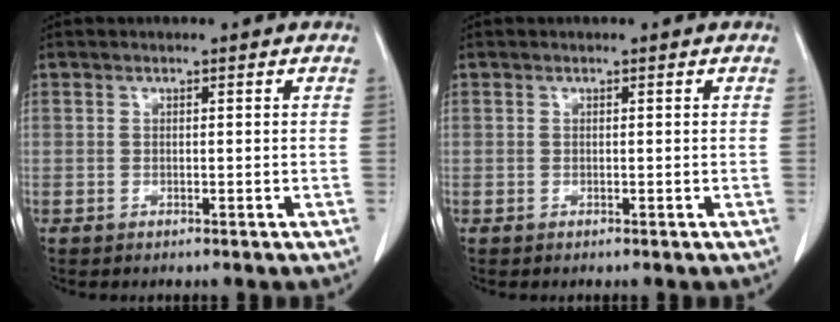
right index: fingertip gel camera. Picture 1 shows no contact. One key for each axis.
{"total": 0.0}